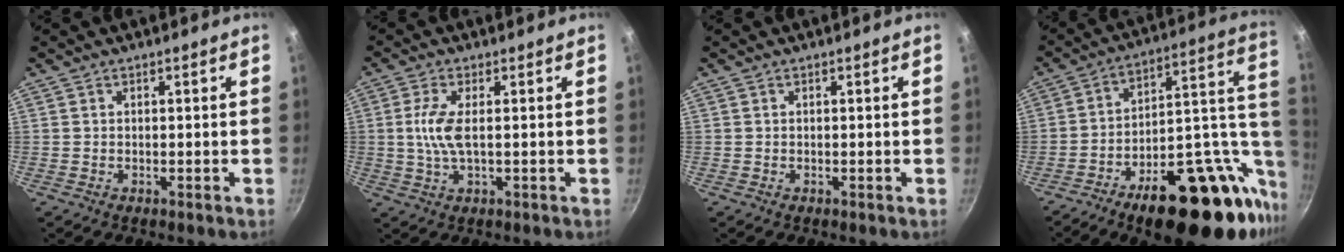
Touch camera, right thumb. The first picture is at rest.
{"total": 5.7, "force": [0.3, 1.9, 5.4], "torque": [-0.125, 0.002, 0.006]}
{"total": 0.0}
{"total": 28.8, "force": [-10.8, 13.6, 23.0], "torque": [-0.273, 0.058, -0.149]}